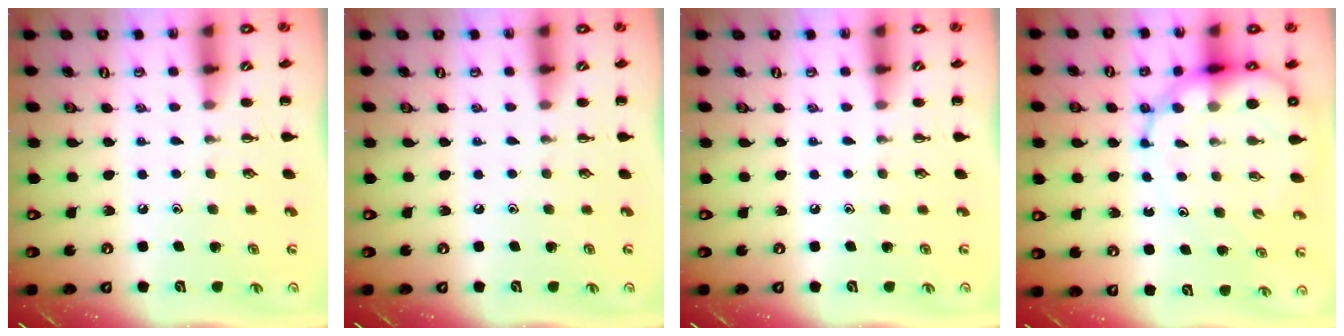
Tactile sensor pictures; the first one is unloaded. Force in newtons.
{"total": 0.0}
{"total": 0.0}
{"total": 13.5, "press": 12.9, "slide": 3.9}